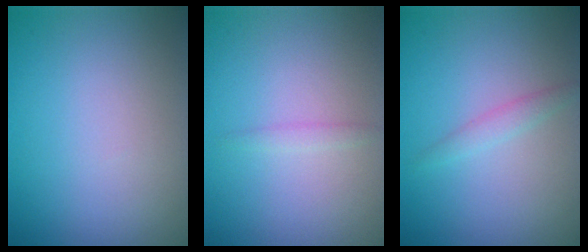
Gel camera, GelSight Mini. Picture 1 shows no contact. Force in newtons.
{"total": 0.8, "press": 0.8, "slide": 0.0}
{"total": 1.2, "press": 1.2, "slide": 0.1}